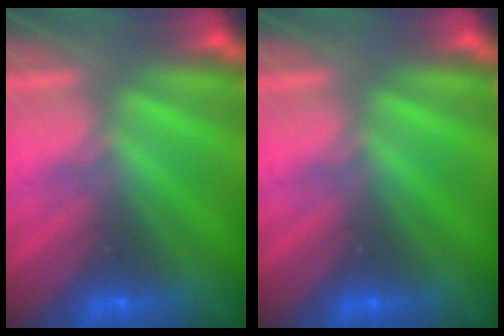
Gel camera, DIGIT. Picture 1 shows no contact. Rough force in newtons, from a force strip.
{"total": 0.0}